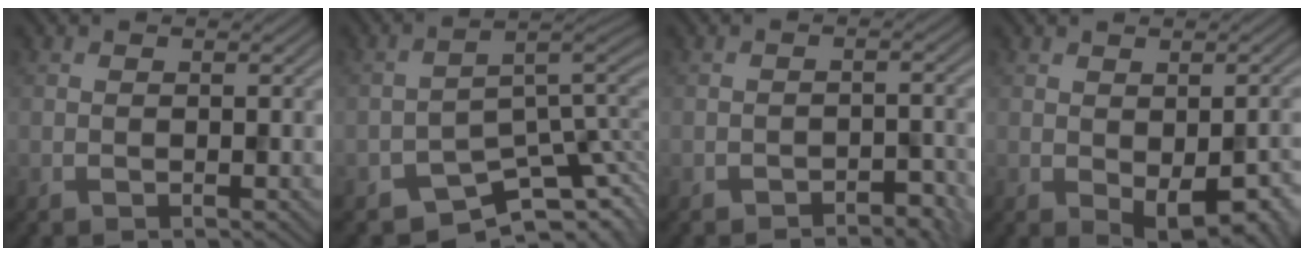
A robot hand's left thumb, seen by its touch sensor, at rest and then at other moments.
{"total": 6.6, "force": [-5.6, 2.4, 2.6], "torque": [-0.024, -0.017, -0.087]}
{"total": 3.3, "force": [-2.9, 0.6, 1.3], "torque": [-0.015, 0.010, -0.033]}
{"total": 5.5, "force": [-1.9, 2.4, 4.6], "torque": [-0.062, -0.017, -0.002]}